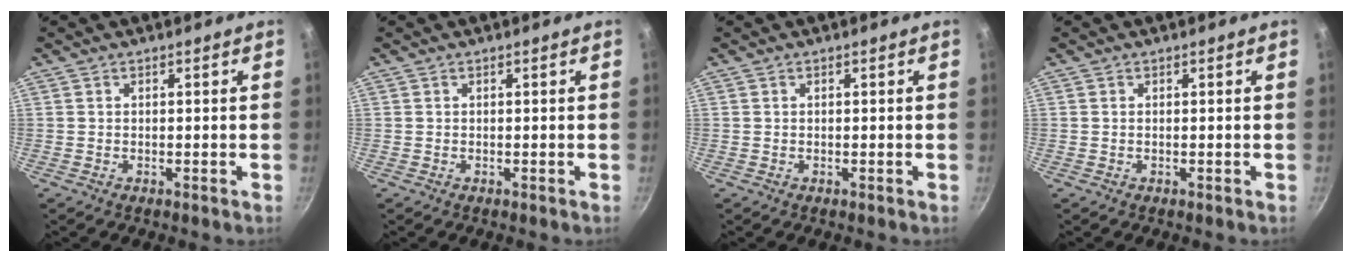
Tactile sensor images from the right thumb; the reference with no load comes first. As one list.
[{"total": 0.0}, {"total": 0.0}, {"total": 0.0}]